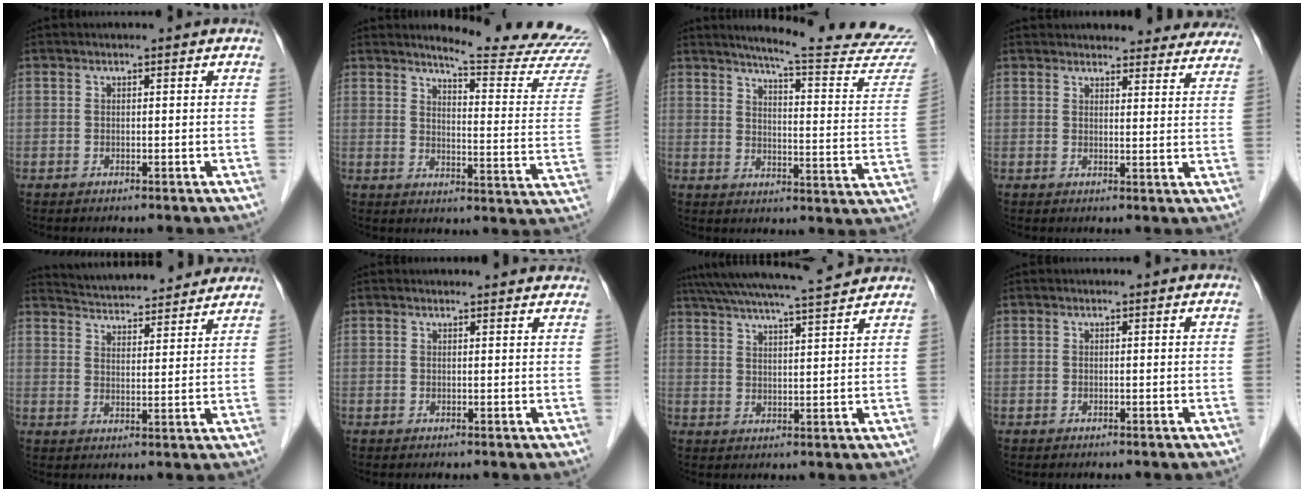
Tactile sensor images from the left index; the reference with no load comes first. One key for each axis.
{"total": 17.6, "fx": 16.9, "fy": -0.5, "fz": 4.8, "tx": -0.064, "ty": -0.126, "tz": 0.189}
{"total": 22.1, "fx": 20.7, "fy": -0.4, "fz": 7.6, "tx": -0.101, "ty": -0.112, "tz": 0.241}
{"total": 16.7, "fx": 15.8, "fy": 4.2, "fz": 3.5, "tx": -0.014, "ty": -0.003, "tz": 0.171}
{"total": 16.1, "fx": 15.2, "fy": 2.3, "fz": 4.8, "tx": -0.074, "ty": 0.023, "tz": 0.213}
{"total": 5.1, "fx": 4.9, "fy": 0.8, "fz": 1.0, "tx": -0.009, "ty": 0.008, "tz": 0.044}
{"total": 16.6, "fx": 15.2, "fy": 0.2, "fz": 6.6, "tx": -0.124, "ty": 0.023, "tz": 0.222}
{"total": 0.0}